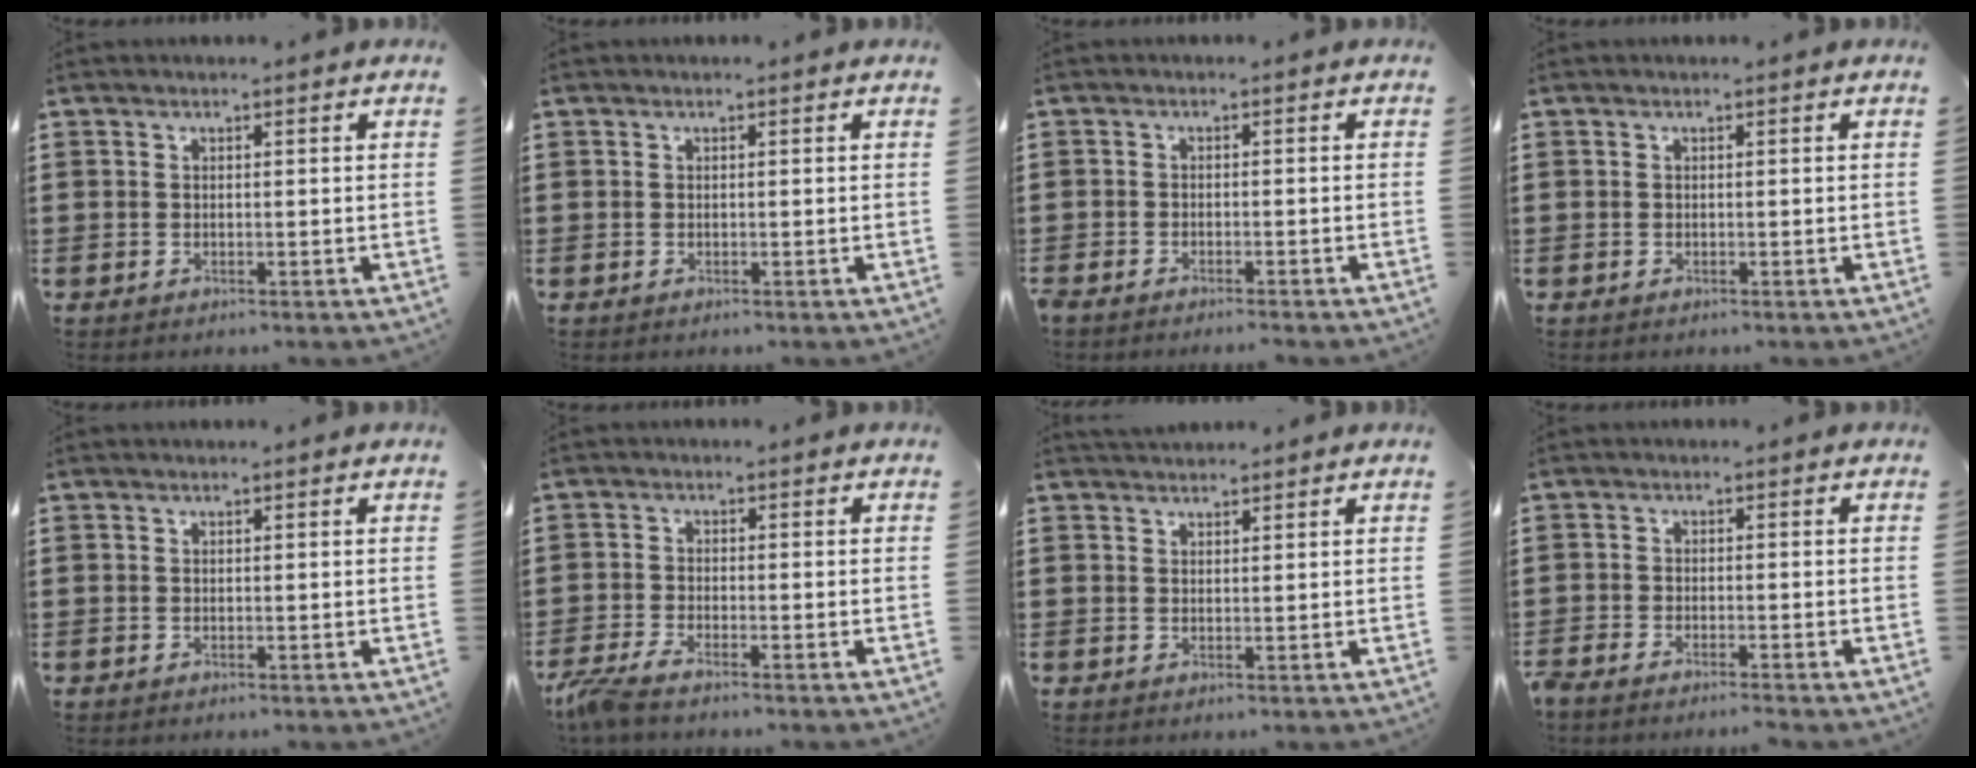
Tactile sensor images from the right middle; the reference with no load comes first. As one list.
[{"total": 0.0}, {"total": 1.4, "force": [-1.4, 0.0, 0.3], "torque": [-0.008, 0.002, -0.027]}, {"total": 0.0}, {"total": 0.0}, {"total": 3.1, "force": [-2.6, 0.1, 1.8], "torque": [-0.059, -0.011, -0.058]}, {"total": 1.6, "force": [1.5, 0.5, 0.1], "torque": [-0.006, 0.003, 0.029]}, {"total": 2.0, "force": [-1.9, -0.1, 0.6], "torque": [-0.018, -0.003, -0.041]}]